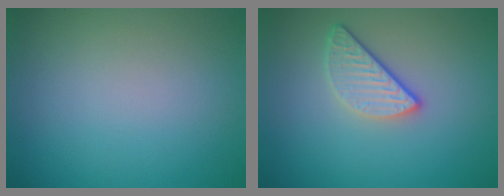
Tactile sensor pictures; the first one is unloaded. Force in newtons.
{"total": 2.9, "press": 2.3, "slide": 1.7}